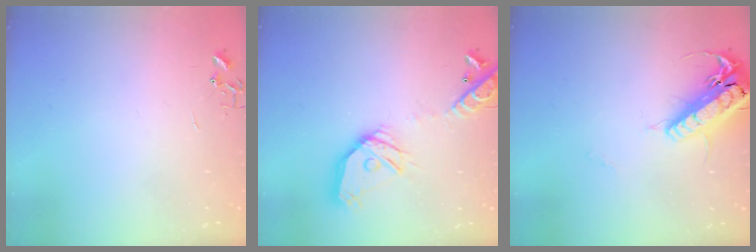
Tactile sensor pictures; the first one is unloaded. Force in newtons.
{"total": 18.8, "press": 18.6, "slide": 3.0}
{"total": 19.2, "press": 18.9, "slide": 3.3}